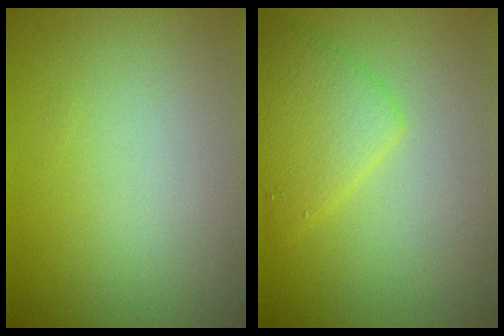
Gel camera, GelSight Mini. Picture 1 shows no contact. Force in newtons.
{"total": 3.3, "press": 3.3, "slide": 0.1}